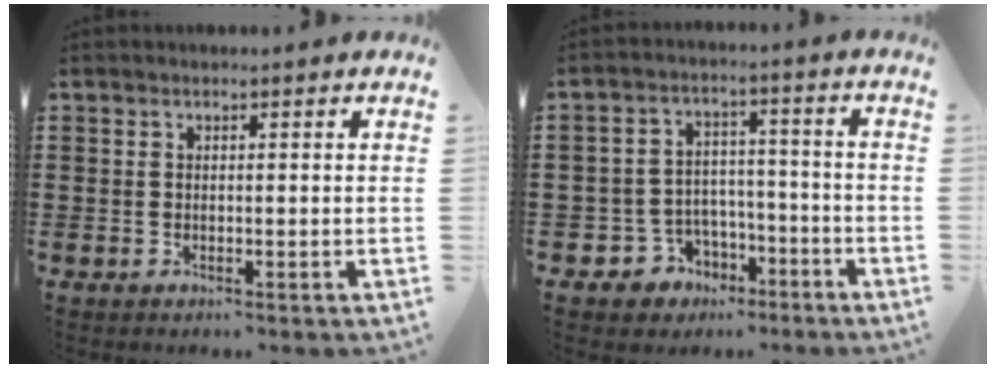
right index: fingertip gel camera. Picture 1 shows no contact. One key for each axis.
{"total": 4.9, "fx": -3.0, "fy": 3.8, "fz": 0.7, "tx": -0.033, "ty": 0.013, "tz": -0.058}